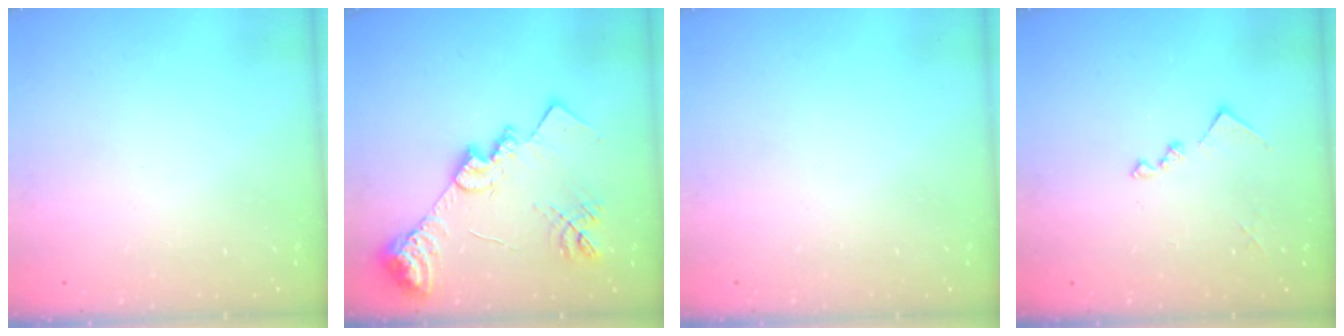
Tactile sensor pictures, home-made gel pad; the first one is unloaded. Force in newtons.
{"total": 20.8, "press": 20.8, "slide": 1.8}
{"total": 0.0}
{"total": 9.5, "press": 9.5, "slide": 0.5}